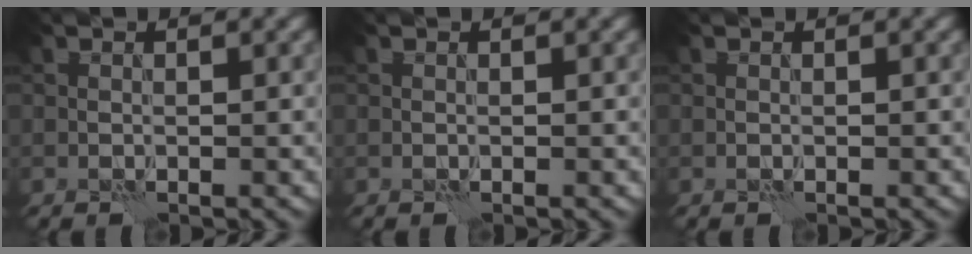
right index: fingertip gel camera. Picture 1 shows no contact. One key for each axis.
{"total": 0.0}
{"total": 0.0}